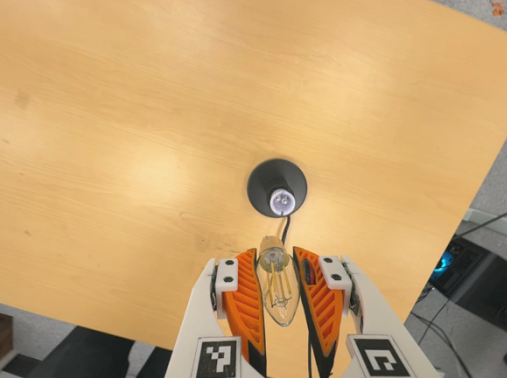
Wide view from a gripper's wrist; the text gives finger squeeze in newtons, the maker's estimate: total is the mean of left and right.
{"total": 19.5, "left": 19.8, "right": 19.3}